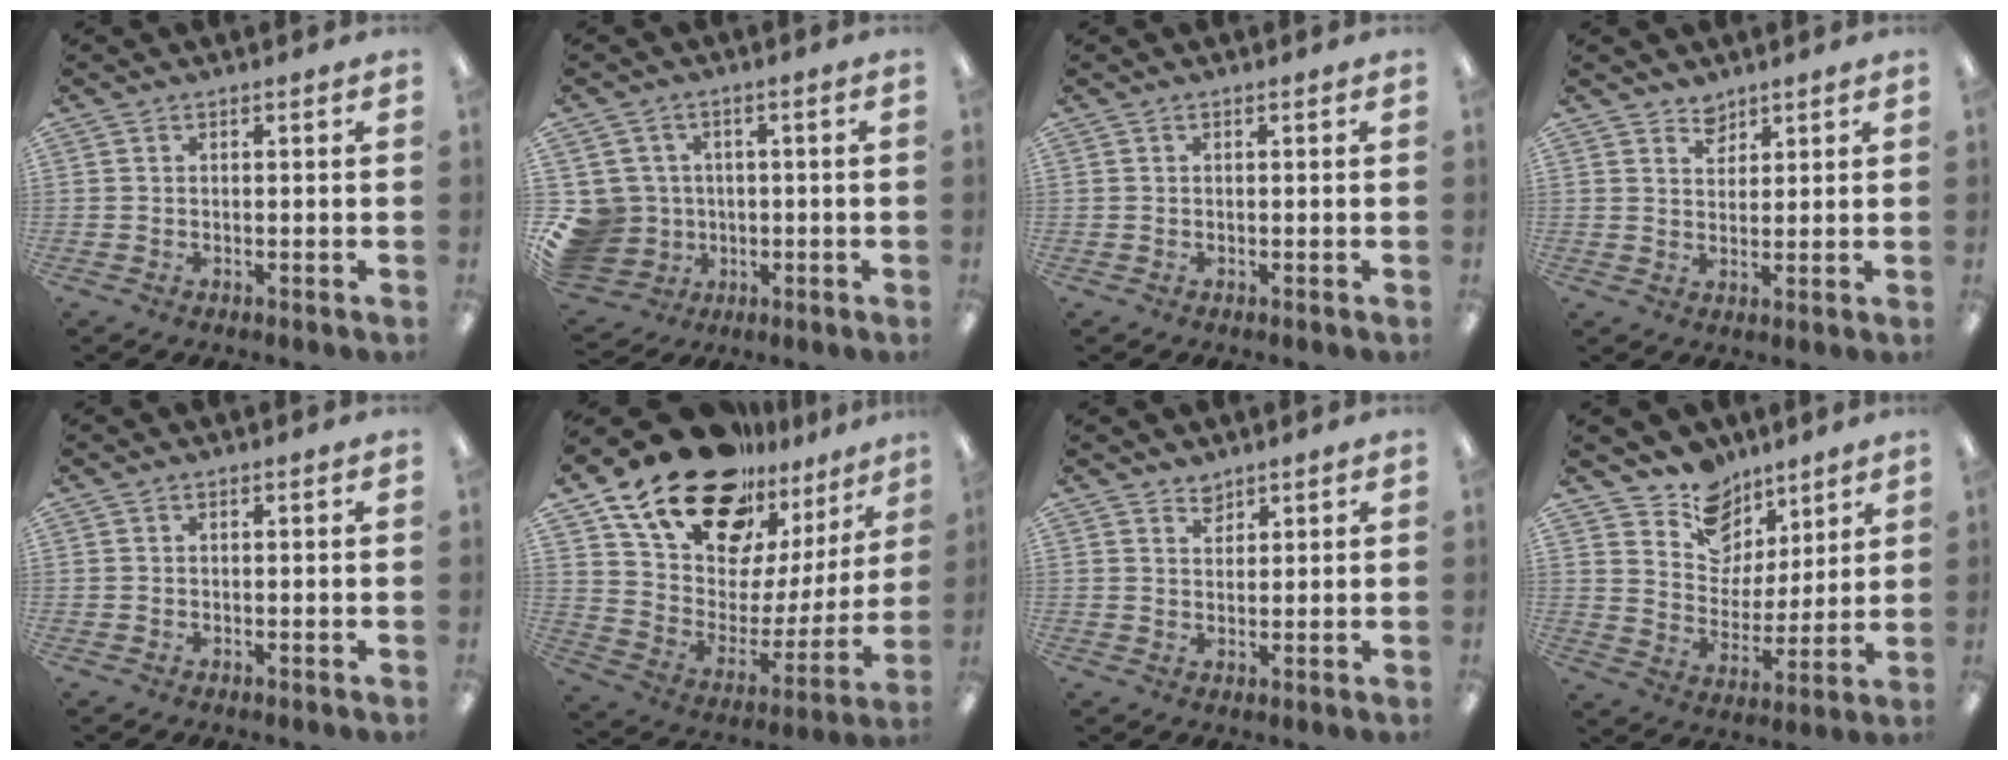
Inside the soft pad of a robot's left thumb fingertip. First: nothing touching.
{"total": 10.0, "force": [-1.3, 9.5, 2.8], "torque": [-0.095, 0.020, -0.014]}
{"total": 0.0}
{"total": 3.5, "force": [3.0, 1.9, 0.4], "torque": [0.002, -0.018, 0.056]}
{"total": 0.0}
{"total": 23.4, "force": [18.0, 11.3, 9.9], "torque": [-0.177, -0.108, 0.327]}
{"total": 2.5, "force": [2.1, 1.2, 0.4], "torque": [0.007, -0.013, 0.038]}
{"total": 12.5, "force": [9.5, 7.9, 1.8], "torque": [-0.035, -0.079, 0.182]}